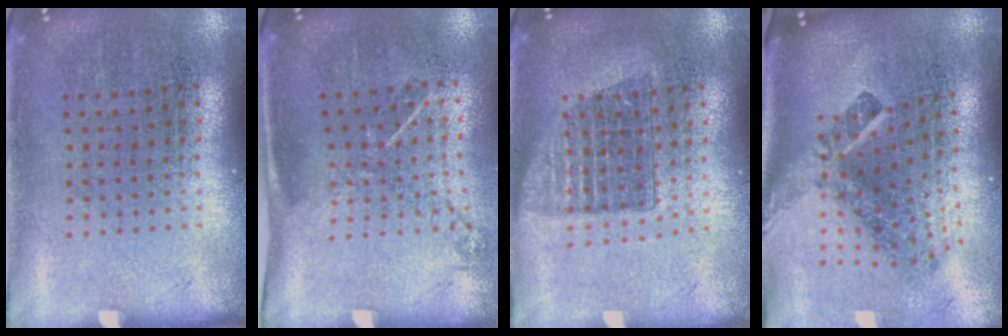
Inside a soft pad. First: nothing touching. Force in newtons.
{"total": 1.2, "press": 0.8, "slide": 0.8}
{"total": 1.4, "press": 1.1, "slide": 0.8}
{"total": 2.9, "press": 1.7, "slide": 2.3}